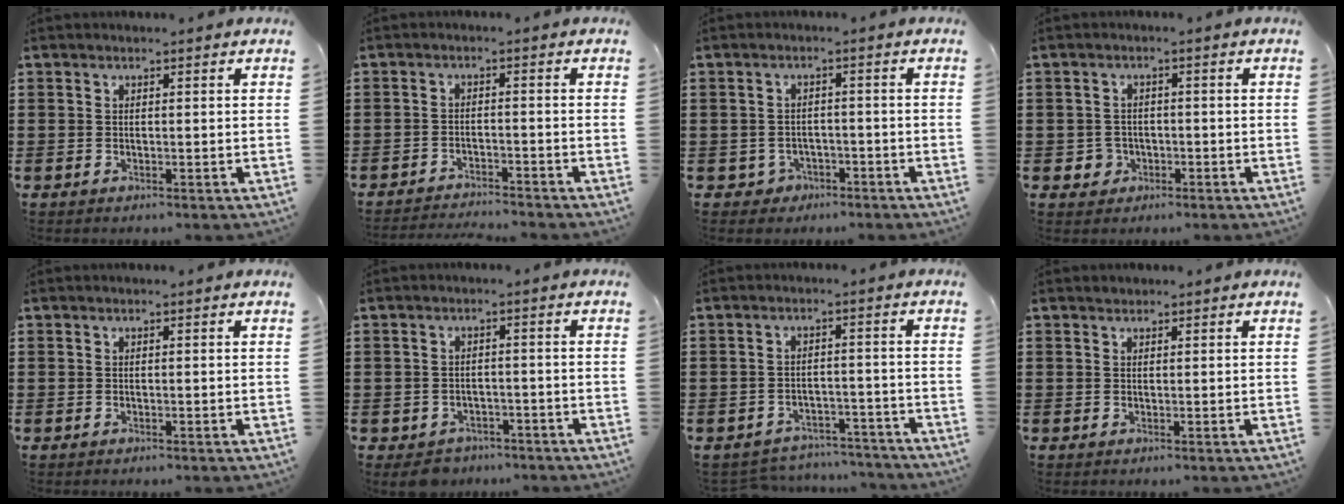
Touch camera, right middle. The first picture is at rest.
{"total": 2.6, "force": [-2.6, 0.0, 0.1], "torque": [-0.006, -0.001, -0.056]}
{"total": 2.1, "force": [-1.6, 1.3, 0.2], "torque": [-0.012, 0.001, -0.038]}
{"total": 2.2, "force": [-0.9, 1.9, 0.5], "torque": [-0.015, 0.003, -0.021]}
{"total": 0.0}
{"total": 2.6, "force": [-2.4, 1.0, 0.0], "torque": [-0.009, 0.002, -0.053]}
{"total": 3.8, "force": [-3.7, 0.6, 0.0], "torque": [-0.007, 0.004, -0.079]}
{"total": 0.8, "force": [0.7, 0.3, -0.1], "torque": [0.002, 0.002, 0.013]}